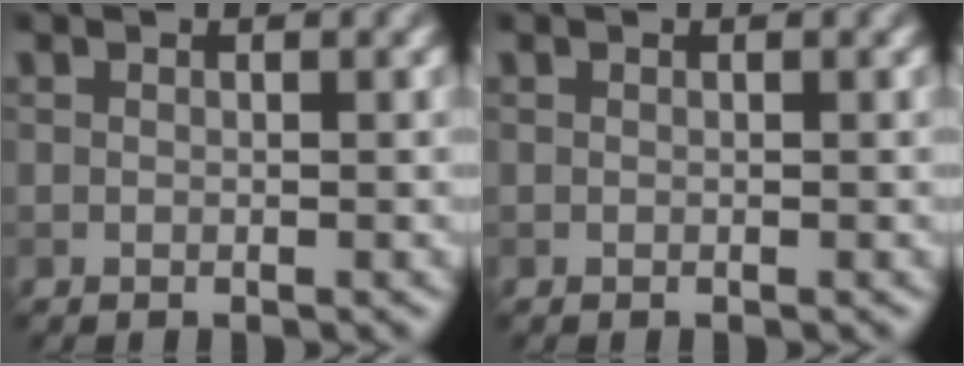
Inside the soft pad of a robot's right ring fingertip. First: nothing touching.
{"total": 0.0}